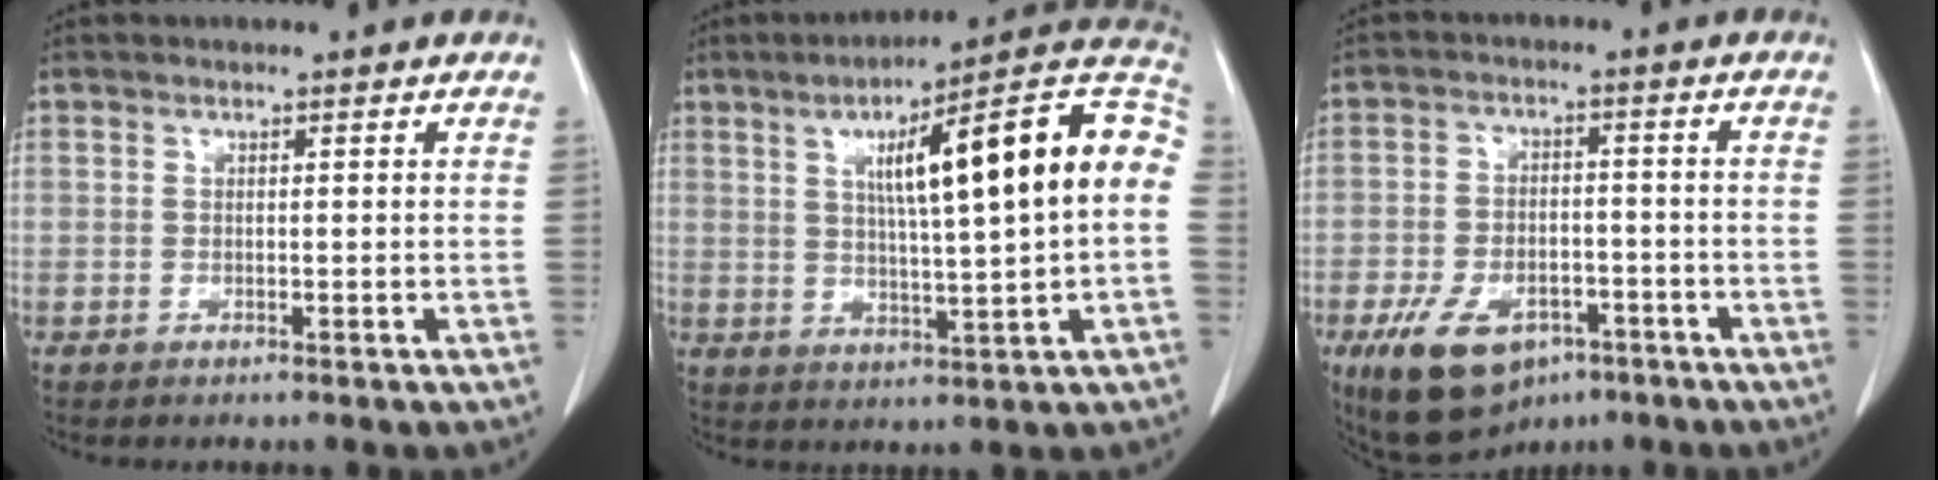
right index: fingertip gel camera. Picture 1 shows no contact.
{"total": 20.3, "force": [3.6, 1.6, 19.9], "torque": [-0.275, 0.041, 0.045]}
{"total": 12.3, "force": [-7.4, 6.5, 7.4], "torque": [-0.137, -0.002, -0.113]}